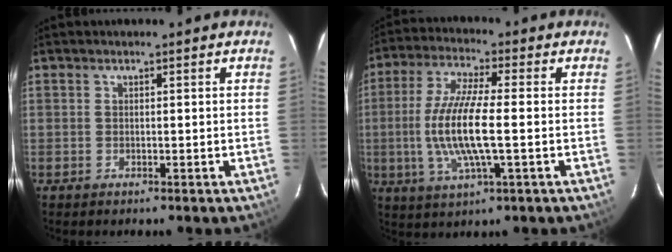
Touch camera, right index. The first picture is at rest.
{"total": 13.2, "force": [-1.6, 2.5, 12.9], "torque": [-0.265, -0.004, -0.032]}